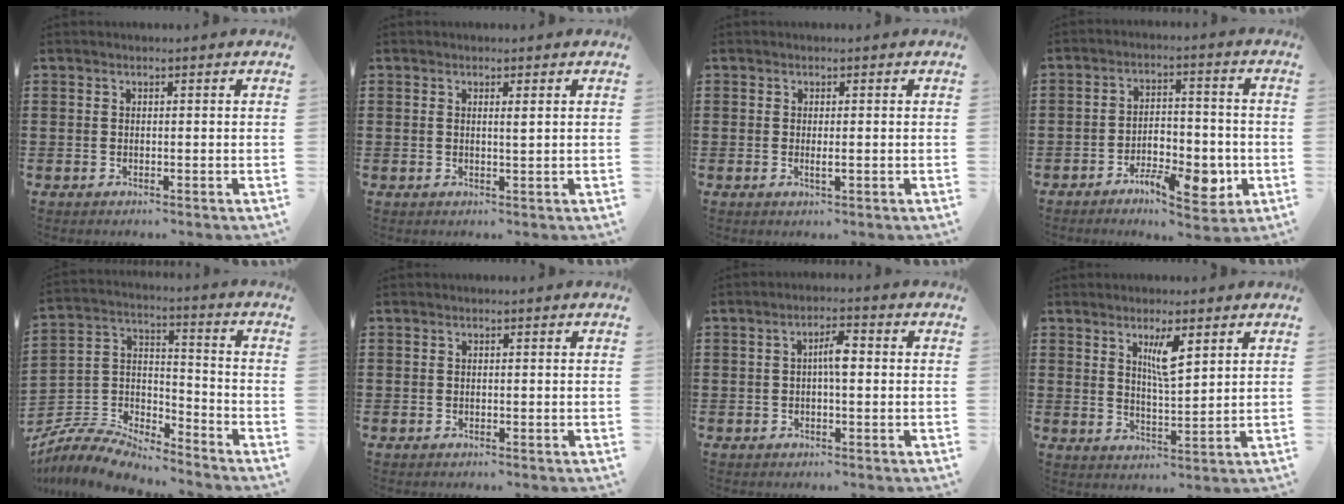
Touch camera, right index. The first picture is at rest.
{"total": 1.1, "force": [0.4, 0.1, 1.1], "torque": [-0.022, 0.000, 0.007]}
{"total": 0.8, "force": [-0.3, 0.1, 0.8], "torque": [-0.013, -0.004, -0.004]}
{"total": 7.9, "force": [-3.7, 3.6, 6.1], "torque": [-0.091, 0.008, -0.061]}
{"total": 7.7, "force": [-7.2, 1.6, 1.9], "torque": [-0.055, 0.001, -0.149]}
{"total": 0.0}
{"total": 3.7, "force": [0.0, 1.0, 3.6], "torque": [-0.067, 0.004, -0.003]}
{"total": 5.2, "force": [2.7, 1.3, 4.3], "torque": [-0.077, -0.002, 0.041]}